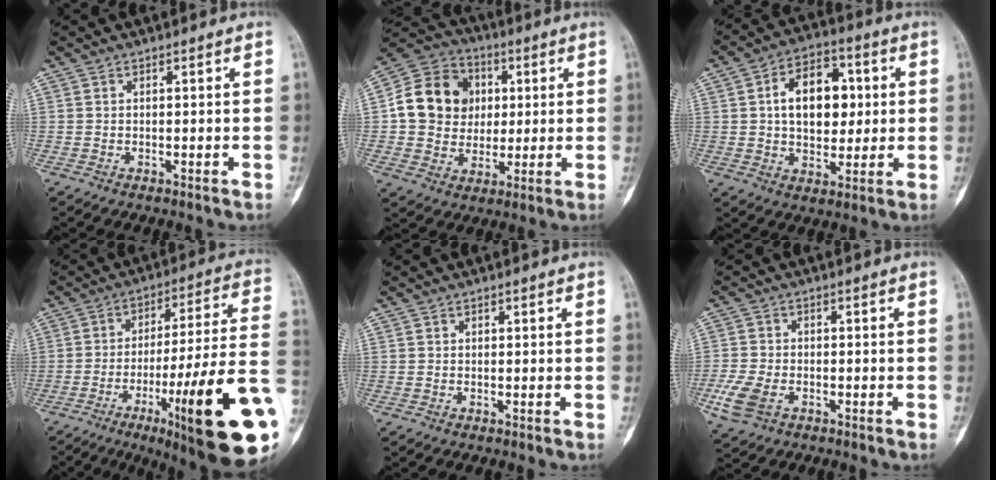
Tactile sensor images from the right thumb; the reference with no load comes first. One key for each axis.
{"total": 14.9, "fx": 2.1, "fy": 13.0, "fz": 7.0, "tx": -0.098, "ty": 0.012, "tz": 0.033}
{"total": 13.9, "fx": 2.2, "fy": 9.0, "fz": 10.3, "tx": -0.125, "ty": 0.009, "tz": 0.032}
{"total": 26.5, "fx": -9.0, "fy": 3.3, "fz": 24.7, "tx": -0.320, "ty": 0.022, "tz": -0.129}
{"total": 0.0}
{"total": 6.1, "fx": -2.5, "fy": 3.8, "fz": 4.0, "tx": -0.099, "ty": 0.005, "tz": -0.049}